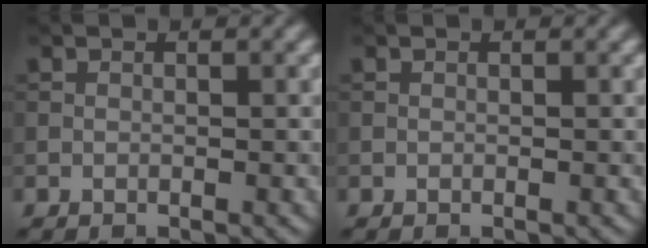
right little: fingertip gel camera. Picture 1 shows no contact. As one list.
[{"total": 0.0}]